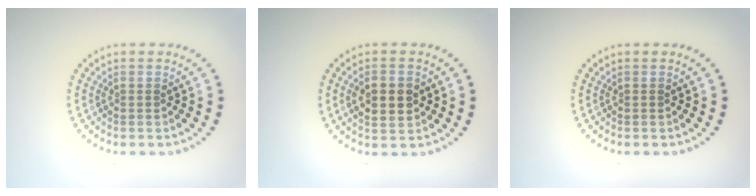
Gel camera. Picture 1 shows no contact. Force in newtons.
{"total": 3.2, "press": 3.2, "slide": 0.1}
{"total": 0.0}